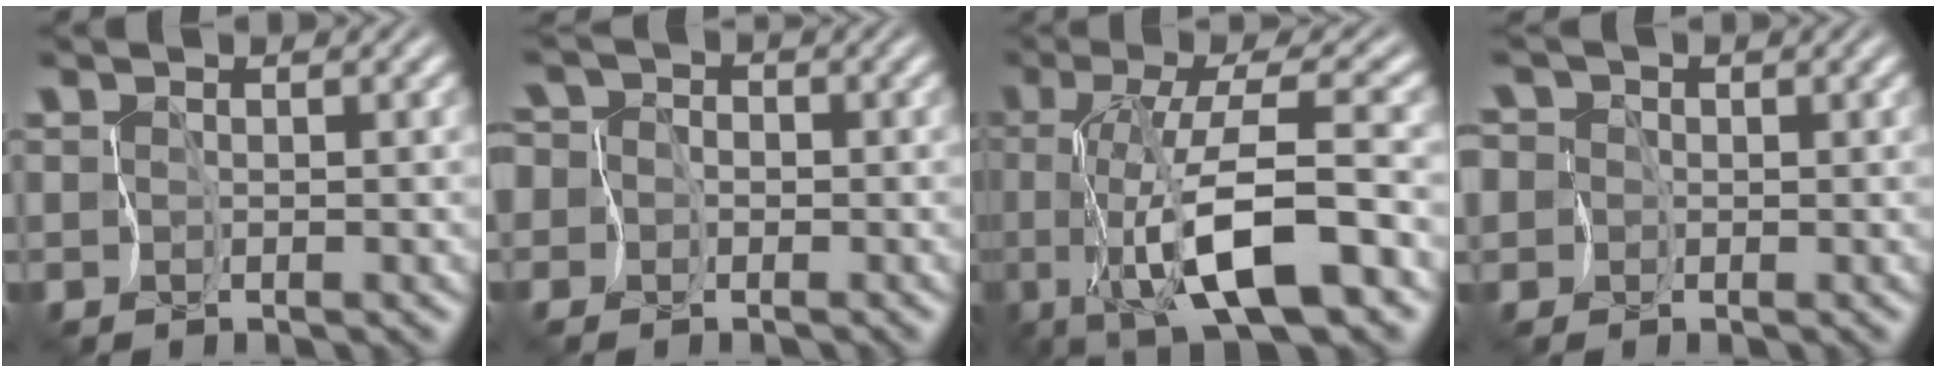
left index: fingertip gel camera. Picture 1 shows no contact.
{"total": 6.2, "force": [-1.3, 5.7, 2.0], "torque": [-0.065, 0.014, -0.074]}
{"total": 9.2, "force": [-1.9, 1.2, 8.9], "torque": [-0.155, 0.006, -0.039]}
{"total": 5.8, "force": [-0.4, 5.4, 2.0], "torque": [-0.059, 0.020, -0.058]}